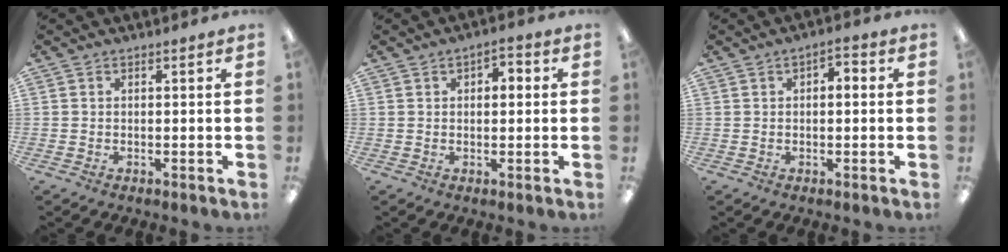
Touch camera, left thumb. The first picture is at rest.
{"total": 2.4, "force": [0.0, 1.8, 1.6], "torque": [-0.013, 0.004, -0.006]}
{"total": 2.6, "force": [-0.6, 1.7, 1.8], "torque": [-0.023, 0.008, -0.015]}